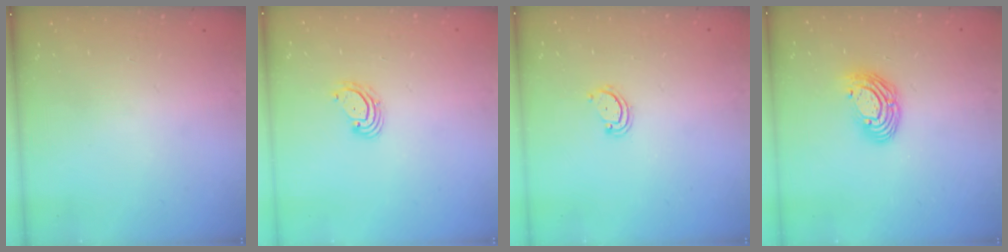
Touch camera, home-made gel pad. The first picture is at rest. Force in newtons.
{"total": 2.9, "press": 2.9, "slide": 0.1}
{"total": 2.6, "press": 2.6, "slide": 0.3}
{"total": 9.5, "press": 9.4, "slide": 1.7}